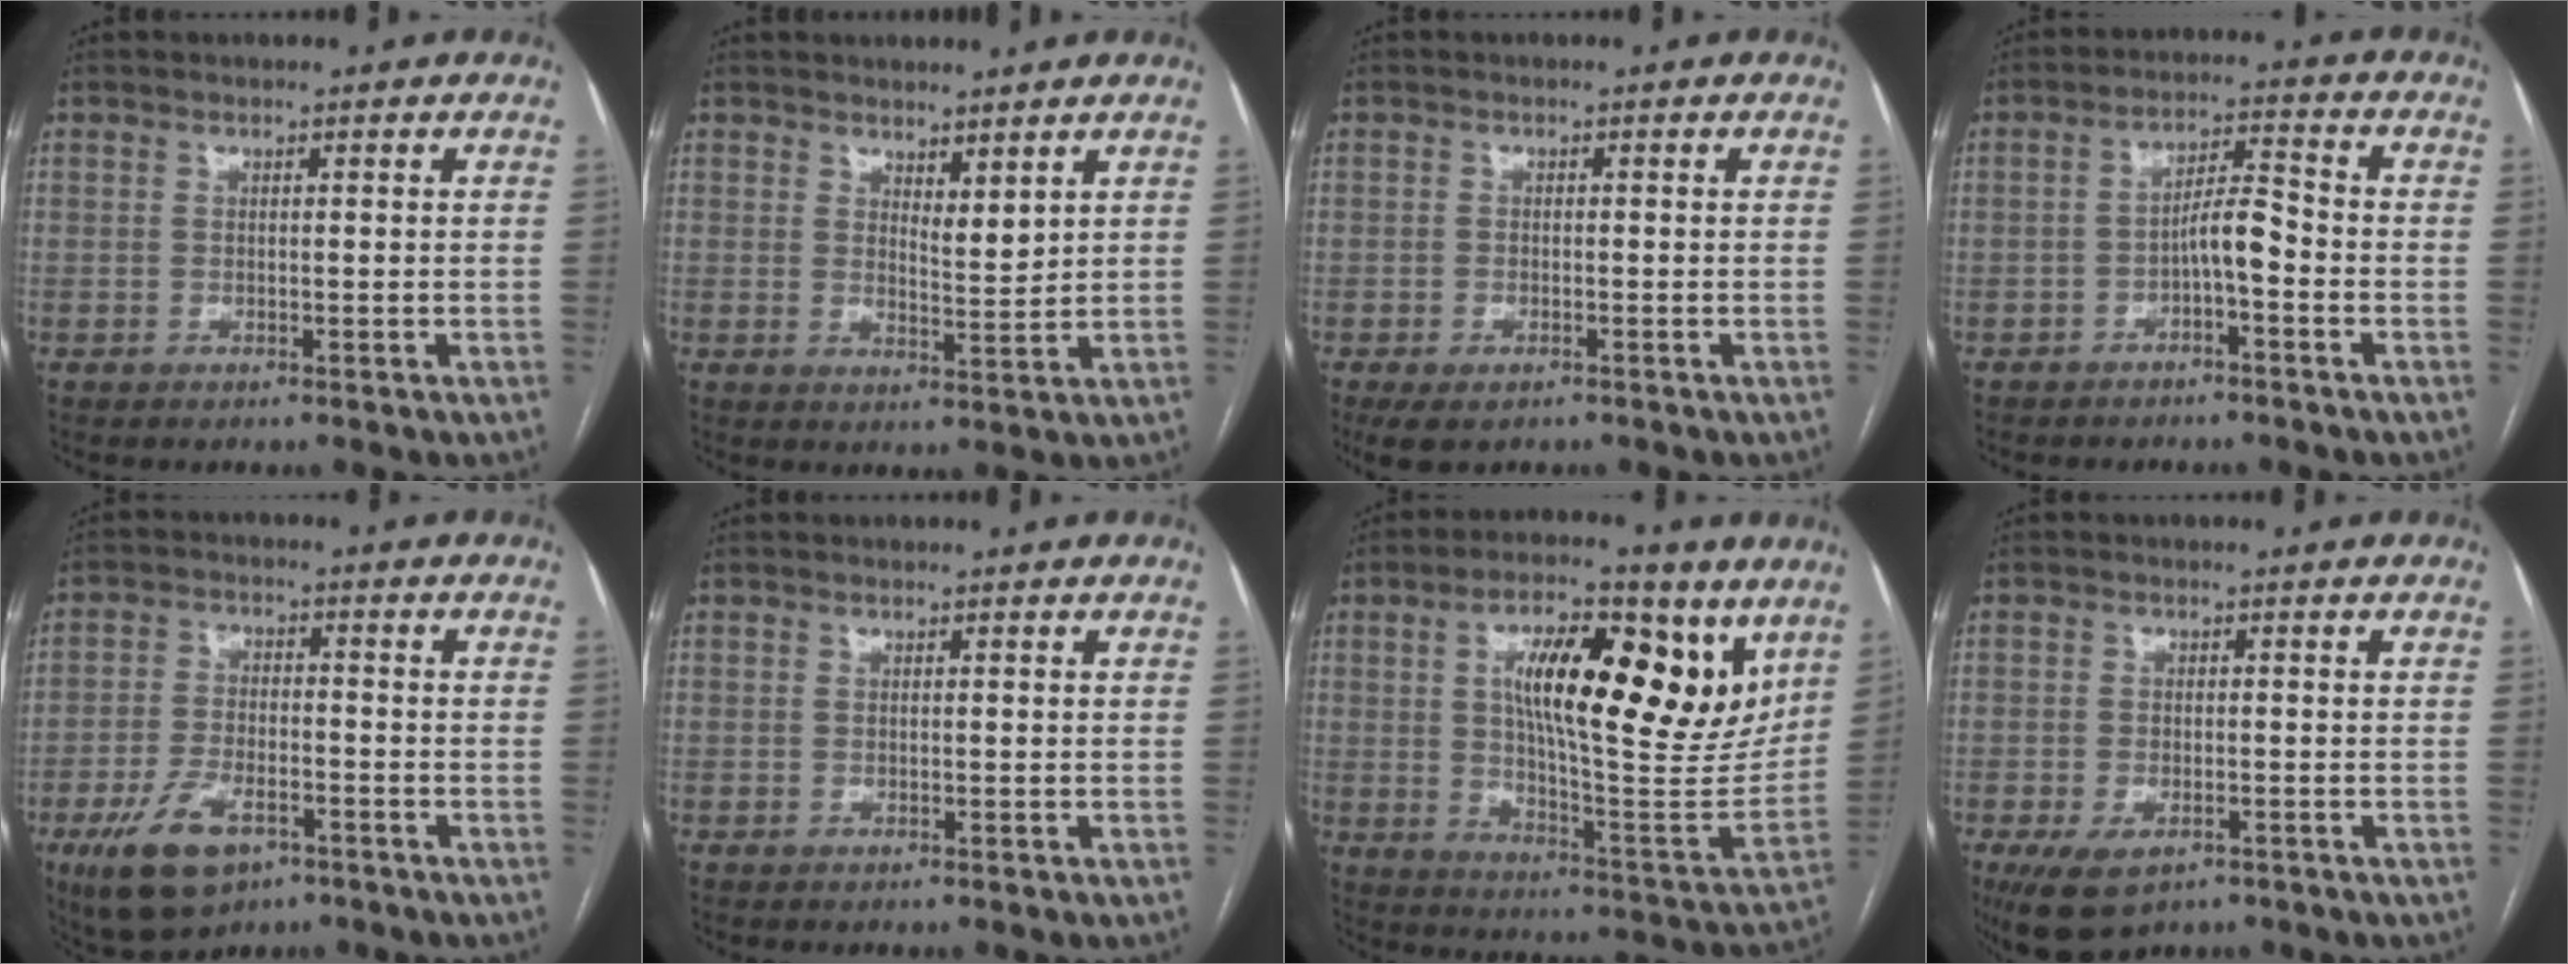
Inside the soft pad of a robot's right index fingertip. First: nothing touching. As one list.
[{"total": 2.3, "force": [1.8, 0.4, 1.4], "torque": [-0.028, -0.013, 0.037]}, {"total": 3.7, "force": [-2.4, 1.7, 2.2], "torque": [-0.044, -0.007, -0.031]}, {"total": 4.9, "force": [-1.9, 1.0, 4.5], "torque": [-0.075, 0.017, -0.031]}, {"total": 9.7, "force": [-5.3, 4.6, 6.7], "torque": [-0.138, -0.005, -0.086]}, {"total": 0.0}, {"total": 20.7, "force": [8.3, 6.1, 18.0], "torque": [-0.272, 0.008, 0.134]}, {"total": 6.3, "force": [-3.6, 3.2, 4.0], "torque": [-0.074, -0.008, -0.052]}]